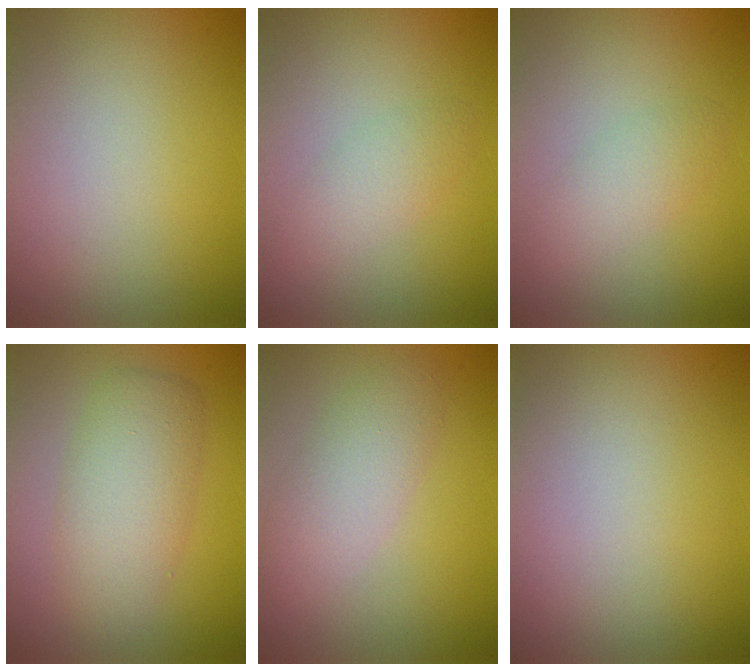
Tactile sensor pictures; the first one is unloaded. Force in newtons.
{"total": 1.8, "press": 1.8, "slide": 0.0}
{"total": 1.8, "press": 1.8, "slide": 0.0}
{"total": 3.7, "press": 3.7, "slide": 0.2}
{"total": 3.3, "press": 3.3, "slide": 0.0}
{"total": 0.0}